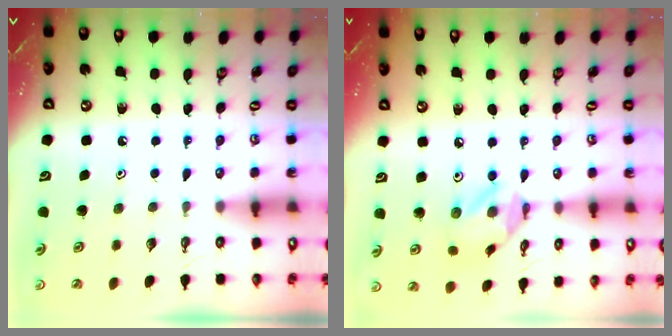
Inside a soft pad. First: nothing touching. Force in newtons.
{"total": 9.3, "press": 9.3, "slide": 0.6}